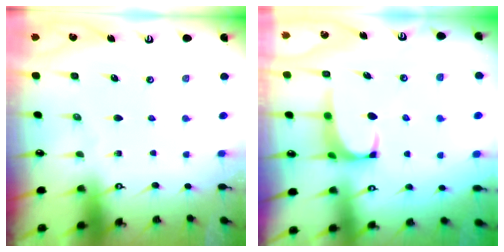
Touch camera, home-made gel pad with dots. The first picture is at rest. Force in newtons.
{"total": 0.9, "press": 0.6, "slide": 0.7}